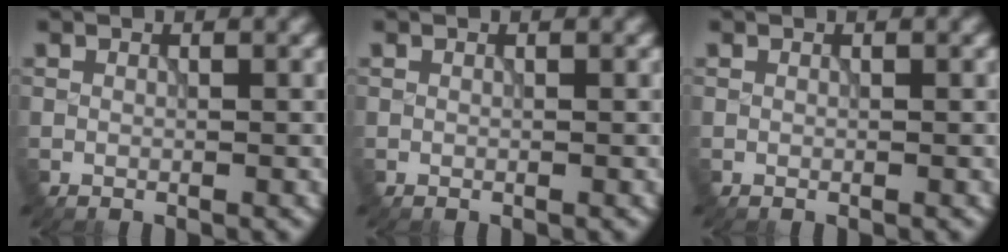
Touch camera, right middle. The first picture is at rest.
{"total": 0.0}
{"total": 0.0}